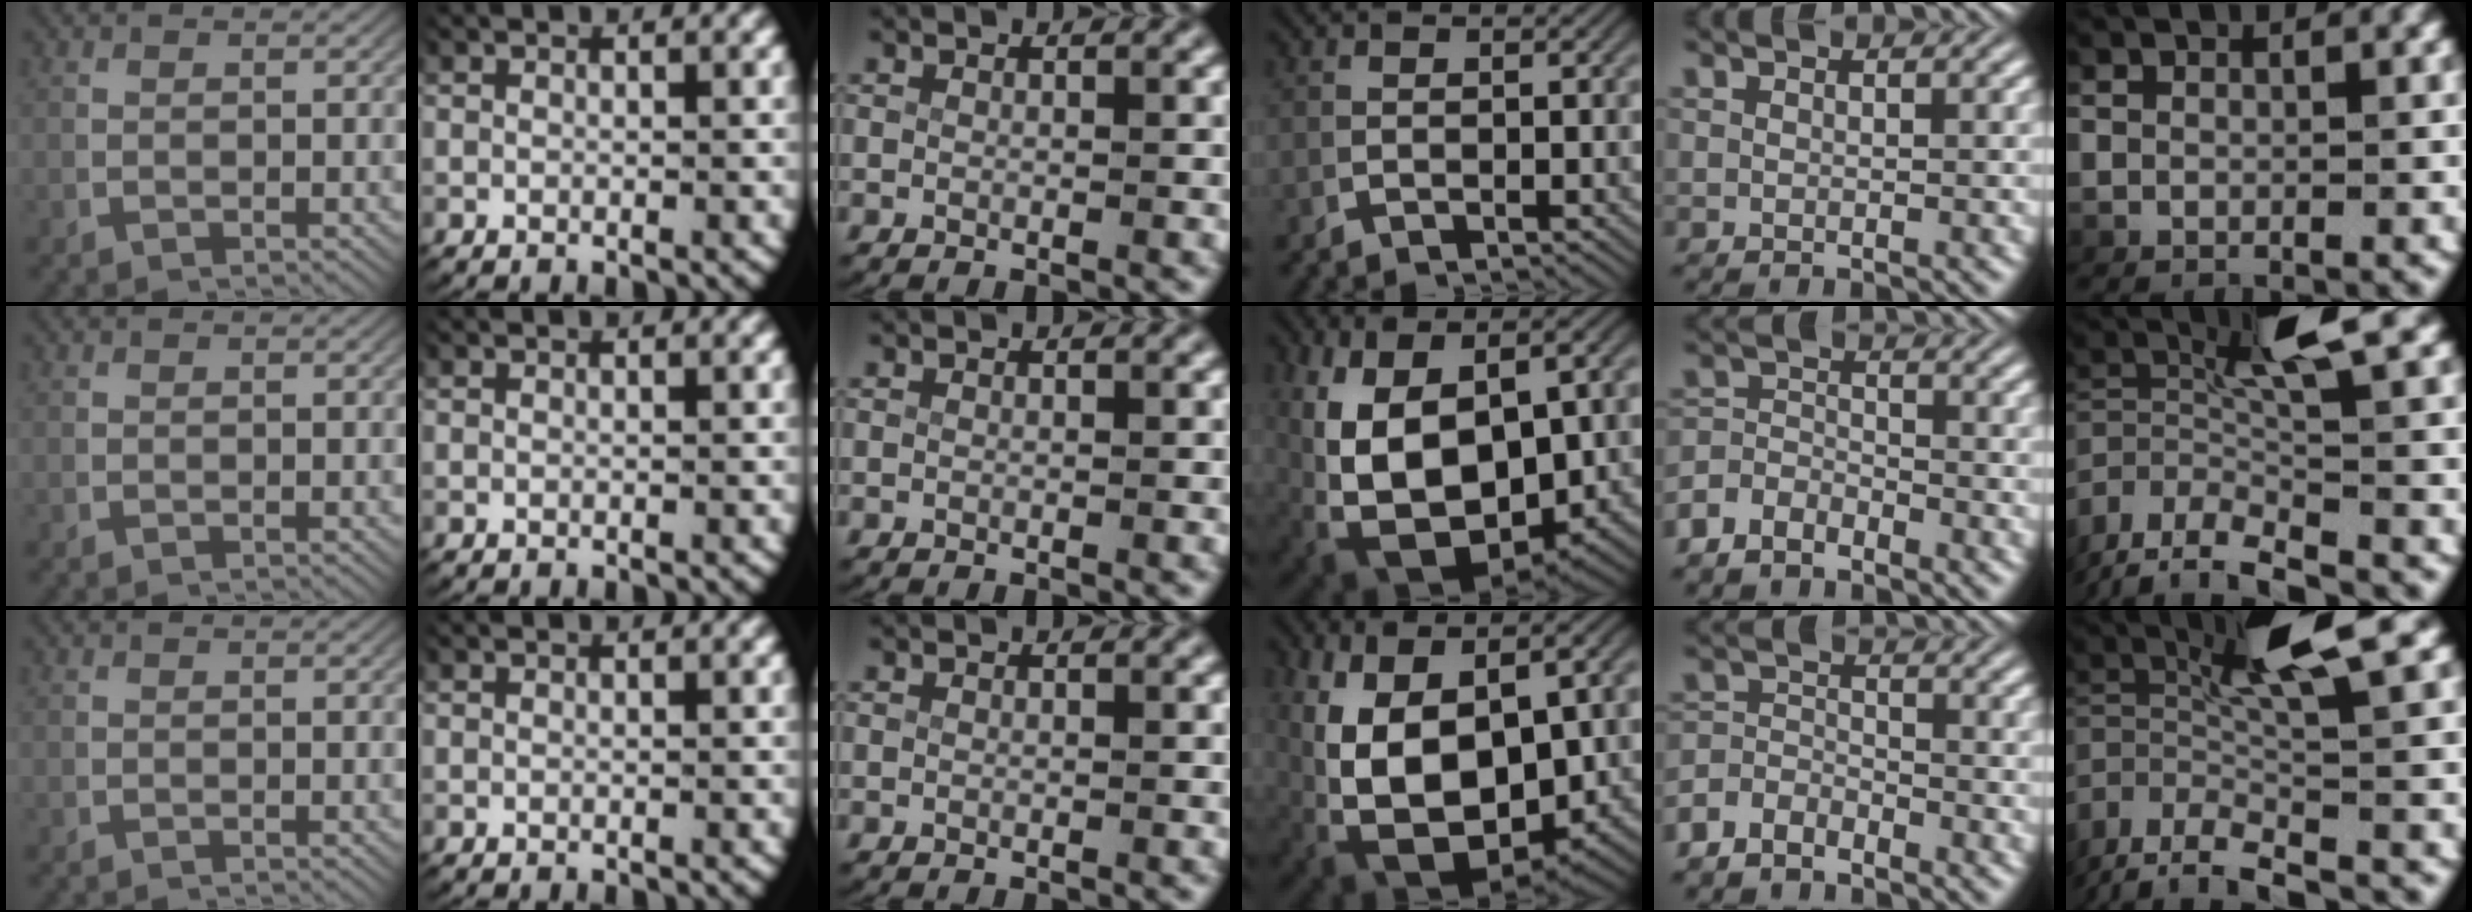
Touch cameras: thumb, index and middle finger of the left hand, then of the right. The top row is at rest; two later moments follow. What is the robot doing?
{"motion": "lift_and_place", "object": "coat"}